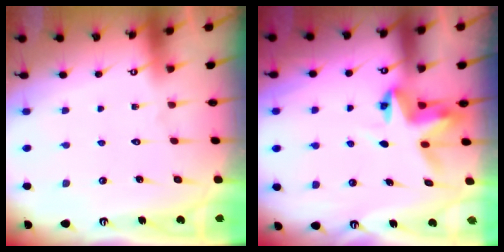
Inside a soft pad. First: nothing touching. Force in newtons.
{"total": 4.9, "press": 4.9, "slide": 0.3}